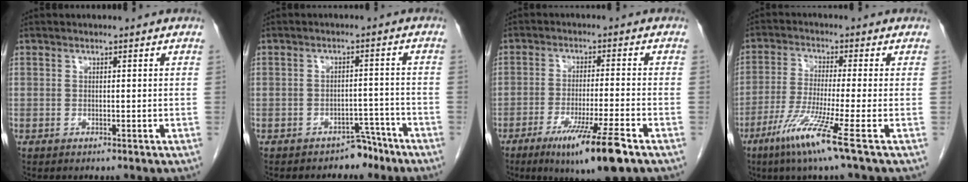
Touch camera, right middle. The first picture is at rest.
{"total": 3.7, "force": [-3.1, 2.0, 0.4], "torque": [-0.004, 0.016, -0.040]}
{"total": 10.4, "force": [-6.1, -0.2, 8.4], "torque": [-0.144, -0.029, -0.098]}
{"total": 9.0, "force": [-4.9, -1.5, 7.4], "torque": [-0.144, -0.032, -0.099]}